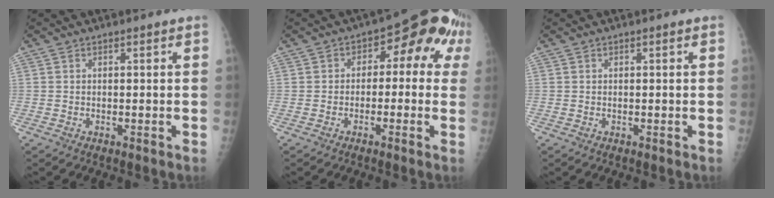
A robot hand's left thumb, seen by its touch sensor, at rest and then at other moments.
{"total": 10.2, "force": [1.2, 6.5, 7.8], "torque": [-0.048, 0.040, 0.003]}
{"total": 0.0}